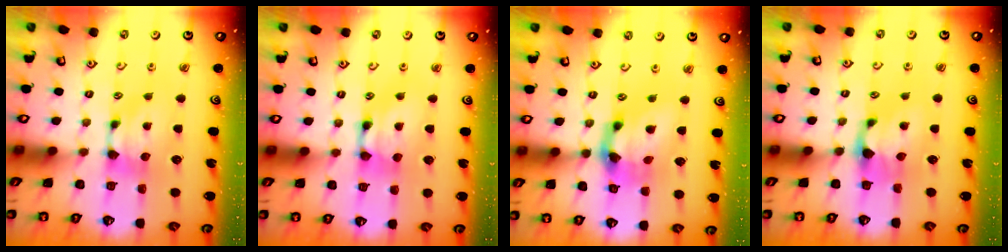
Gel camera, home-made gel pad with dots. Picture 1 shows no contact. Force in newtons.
{"total": 2.5, "press": 2.5, "slide": 0.1}
{"total": 7.1, "press": 6.8, "slide": 2.0}
{"total": 2.7, "press": 2.6, "slide": 0.8}